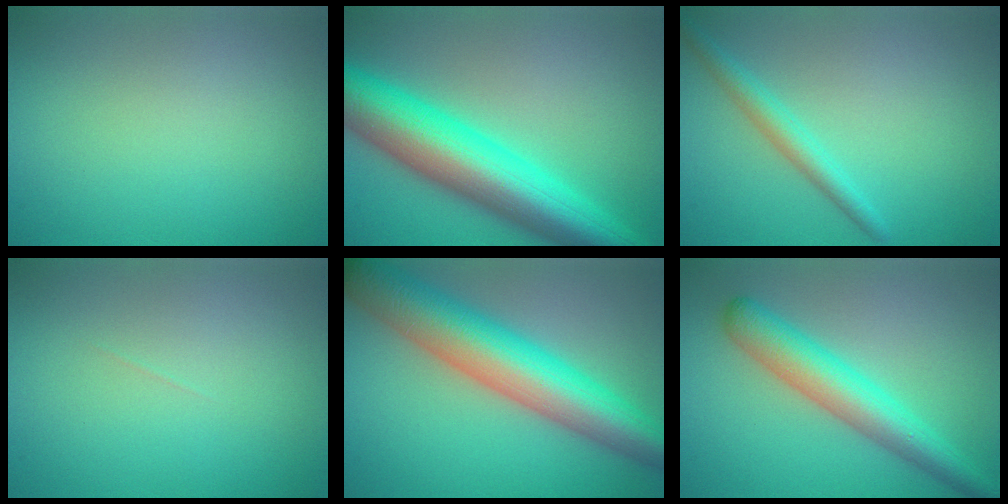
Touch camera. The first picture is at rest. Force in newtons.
{"total": 11.8, "press": 11.8, "slide": 0.1}
{"total": 2.3, "press": 2.3, "slide": 0.0}
{"total": 0.0}
{"total": 10.5, "press": 10.4, "slide": 0.2}
{"total": 5.6, "press": 5.6, "slide": 0.1}